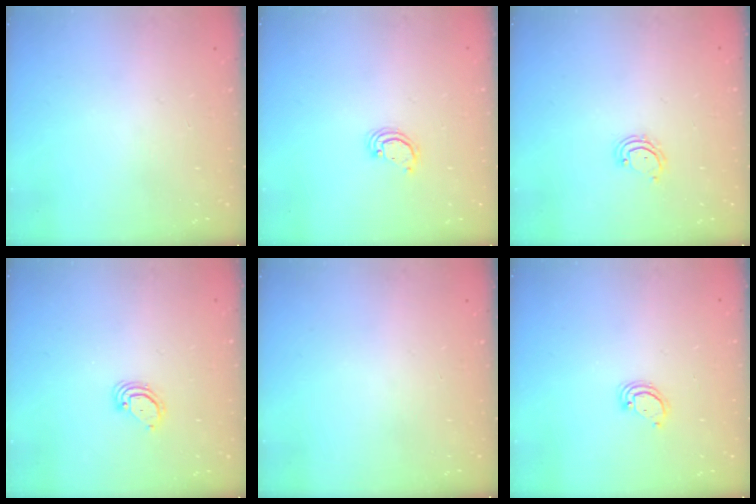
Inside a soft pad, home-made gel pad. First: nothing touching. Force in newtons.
{"total": 2.1, "press": 2.1, "slide": 0.1}
{"total": 3.5, "press": 3.5, "slide": 0.2}
{"total": 3.1, "press": 3.1, "slide": 0.2}
{"total": 0.0}
{"total": 2.9, "press": 2.8, "slide": 0.2}